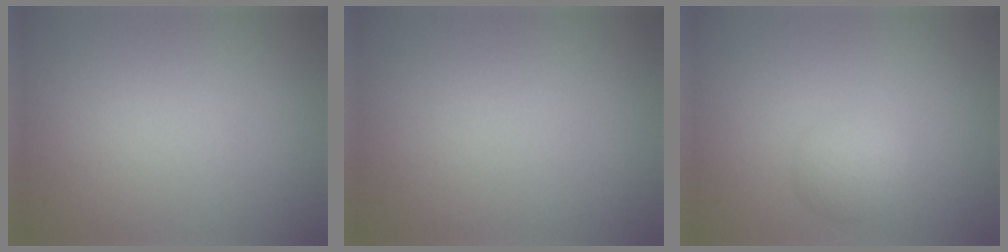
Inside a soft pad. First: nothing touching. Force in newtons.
{"total": 0.0}
{"total": 2.4, "press": 2.4, "slide": 0.1}